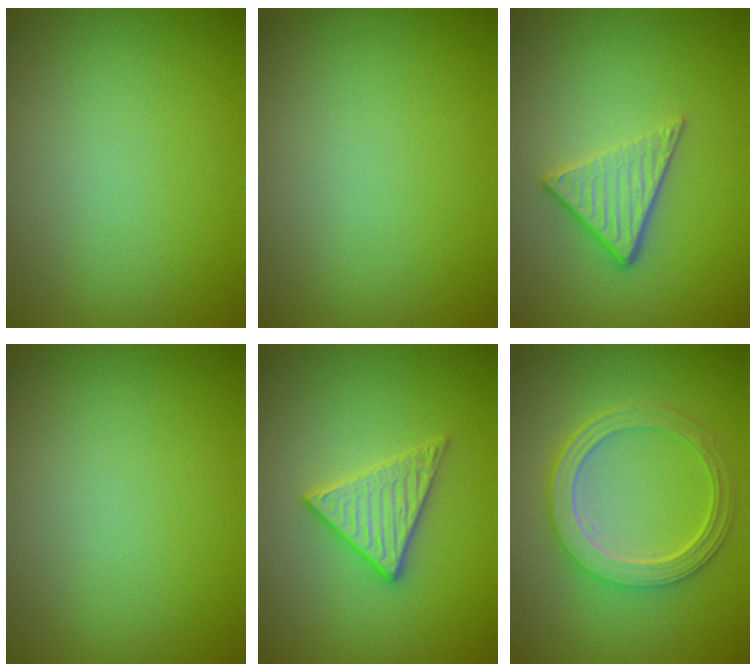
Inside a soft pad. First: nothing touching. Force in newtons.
{"total": 0.0}
{"total": 3.4, "press": 2.6, "slide": 2.2}
{"total": 0.0}
{"total": 2.8, "press": 2.7, "slide": 0.6}
{"total": 5.0, "press": 3.9, "slide": 3.1}